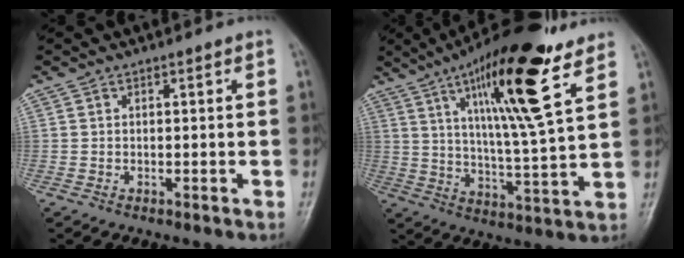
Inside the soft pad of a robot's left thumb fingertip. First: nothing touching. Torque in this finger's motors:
{"motor_torque": [0.59, 0.62, 1.87, -0.91, 0.46]}